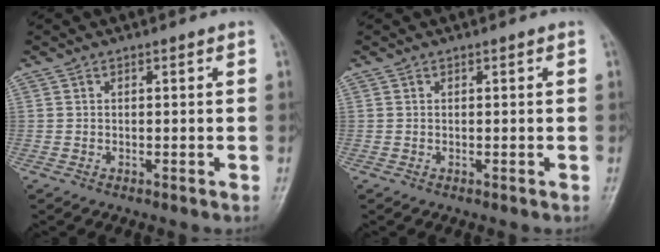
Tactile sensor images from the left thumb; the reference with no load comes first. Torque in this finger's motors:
{"motor_torque": [0.18, -0.13, 0.00, -0.09, 0.00]}